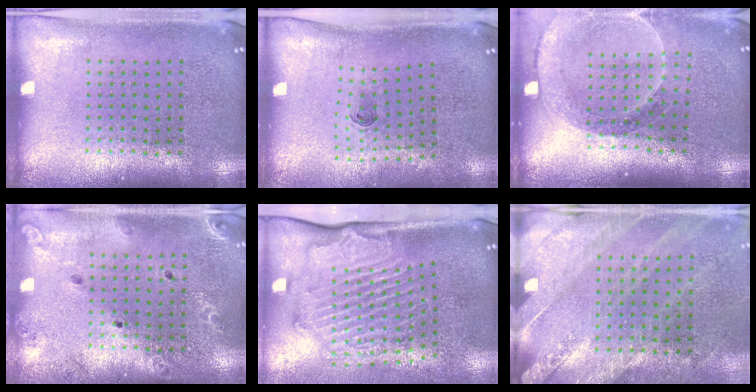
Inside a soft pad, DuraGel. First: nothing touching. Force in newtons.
{"total": 0.6, "press": 0.3, "slide": 0.5}
{"total": 1.6, "press": 1.6, "slide": 0.1}
{"total": 1.4, "press": 1.4, "slide": 0.1}
{"total": 2.3, "press": 2.1, "slide": 0.7}
{"total": 2.5, "press": 2.2, "slide": 1.2}